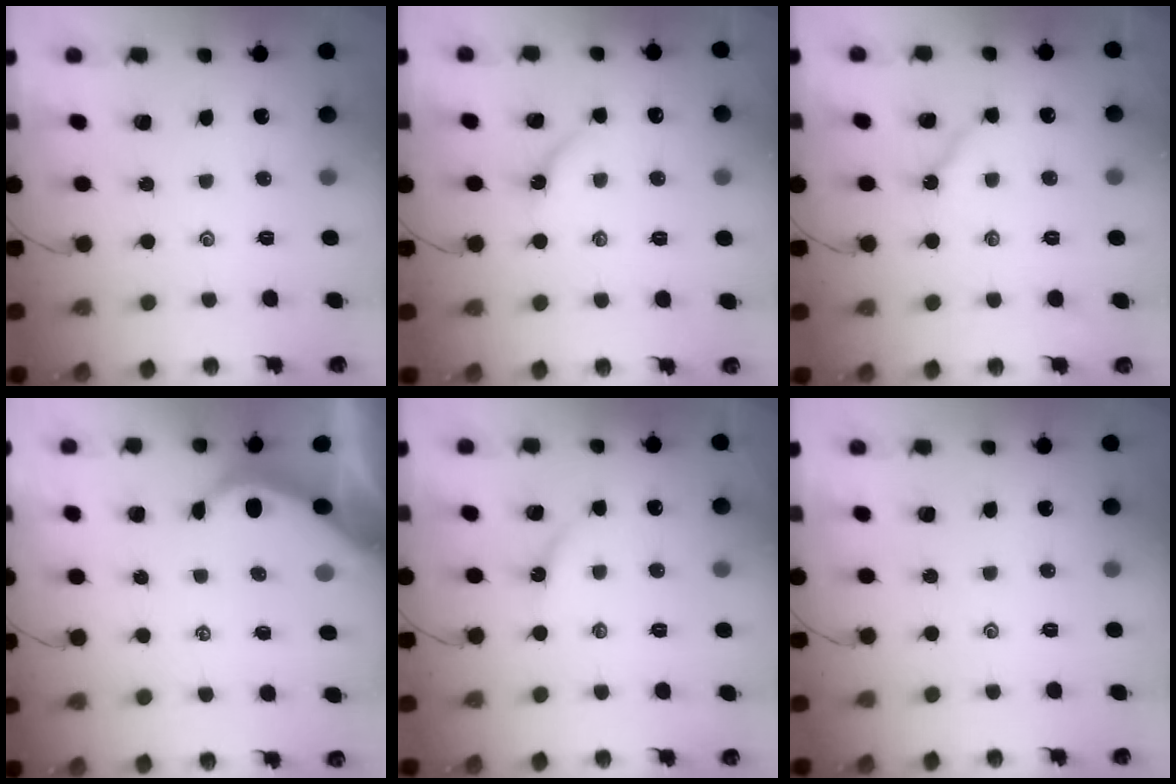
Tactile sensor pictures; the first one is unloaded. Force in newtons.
{"total": 3.4, "press": 3.4, "slide": 0.6}
{"total": 3.6, "press": 3.6, "slide": 0.3}
{"total": 3.8, "press": 3.8, "slide": 0.4}
{"total": 2.8, "press": 2.7, "slide": 0.4}
{"total": 0.0}